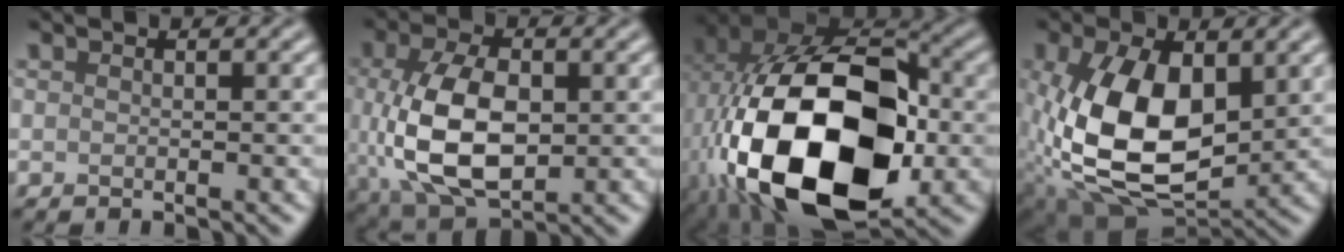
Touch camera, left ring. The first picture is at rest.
{"total": 9.4, "force": [-0.4, 5.5, 7.6], "torque": [-0.166, -0.011, -0.001]}
{"total": 20.2, "force": [-4.2, 12.4, 15.4], "torque": [-0.324, -0.038, -0.059]}
{"total": 12.1, "force": [0.1, 7.2, 9.8], "torque": [-0.204, -0.007, 0.005]}